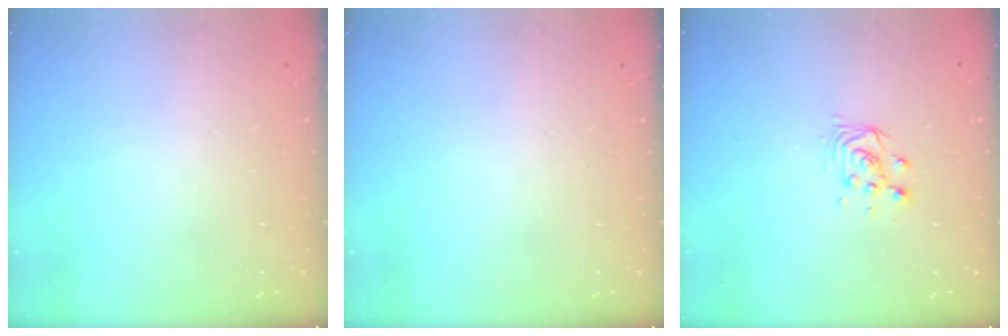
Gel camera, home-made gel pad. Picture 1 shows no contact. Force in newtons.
{"total": 0.0}
{"total": 4.1, "press": 4.1, "slide": 0.3}